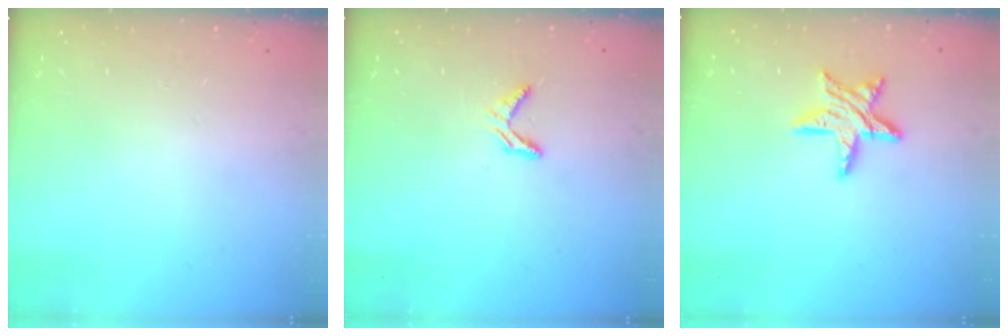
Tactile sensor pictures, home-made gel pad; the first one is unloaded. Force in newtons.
{"total": 4.7, "press": 4.7, "slide": 0.1}
{"total": 11.2, "press": 11.2, "slide": 1.0}